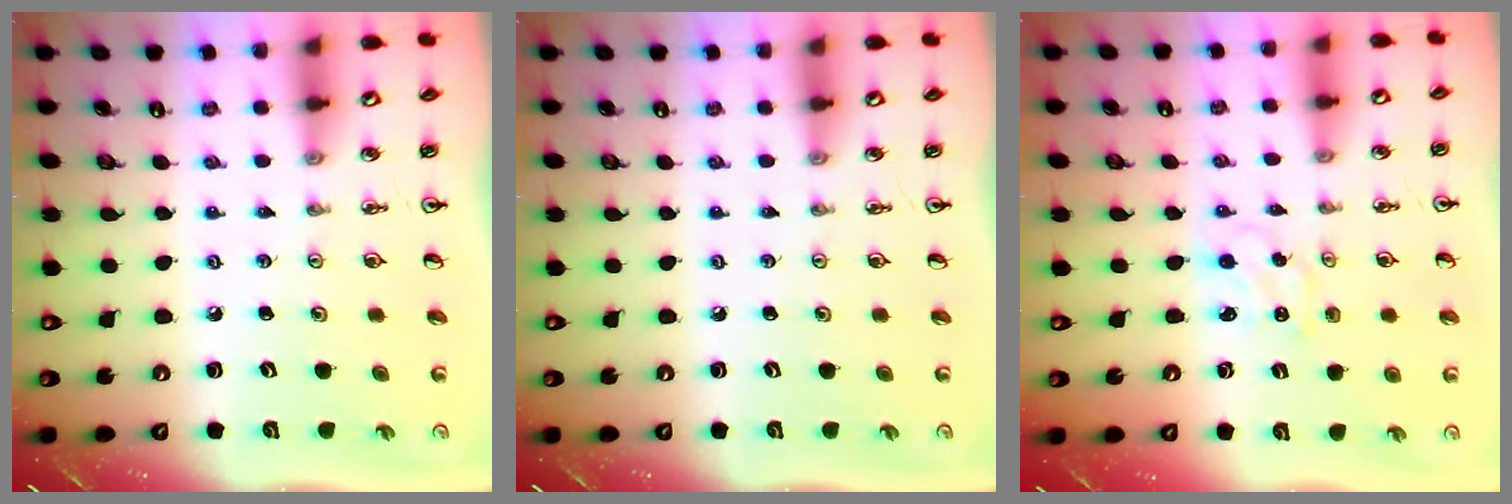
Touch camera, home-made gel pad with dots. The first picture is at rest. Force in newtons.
{"total": 0.0}
{"total": 1.4, "press": 1.4, "slide": 0.3}